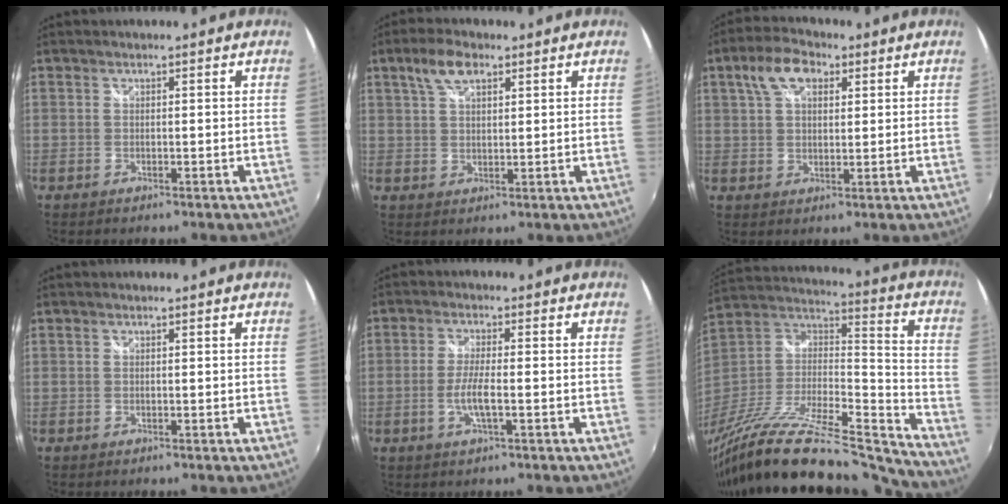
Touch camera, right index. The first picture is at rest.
{"total": 5.7, "force": [3.1, 2.7, 3.9], "torque": [-0.074, 0.013, 0.059]}
{"total": 7.9, "force": [3.6, 4.5, 5.4], "torque": [-0.107, 0.025, 0.063]}
{"total": 0.0}
{"total": 4.6, "force": [-1.4, 0.6, 4.3], "torque": [-0.090, -0.007, -0.027]}
{"total": 30.7, "force": [-26.1, 4.4, 15.5], "torque": [-0.253, -0.042, -0.422]}